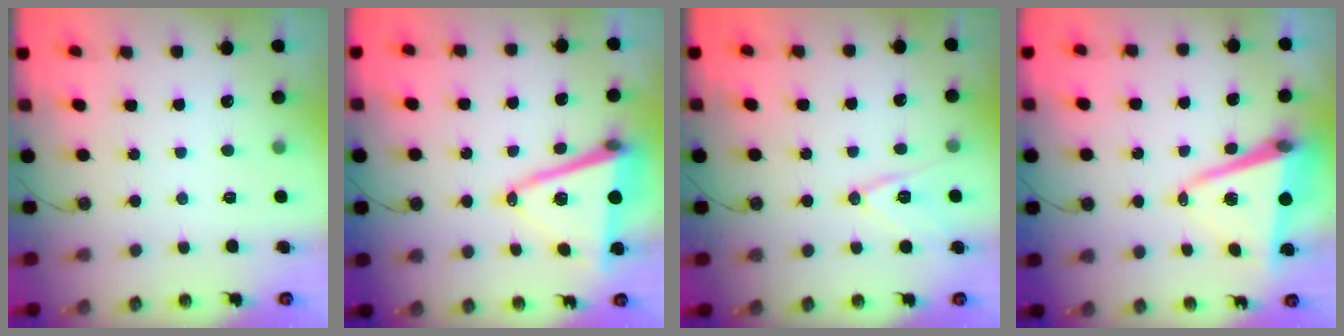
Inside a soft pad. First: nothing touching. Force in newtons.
{"total": 13.8, "press": 13.3, "slide": 3.8}
{"total": 11.1, "press": 10.6, "slide": 3.4}
{"total": 10.9, "press": 10.3, "slide": 3.3}